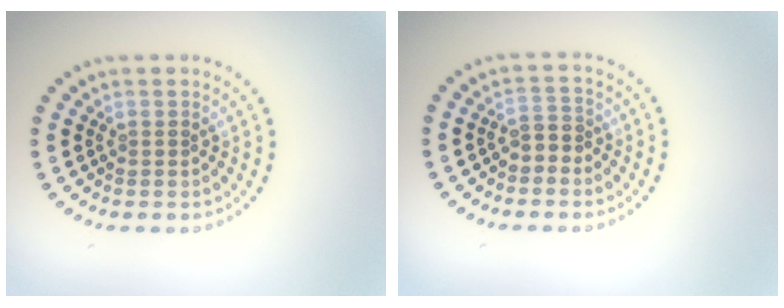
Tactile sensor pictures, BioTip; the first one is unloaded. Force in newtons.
{"total": 1.7, "press": 1.5, "slide": 0.8}